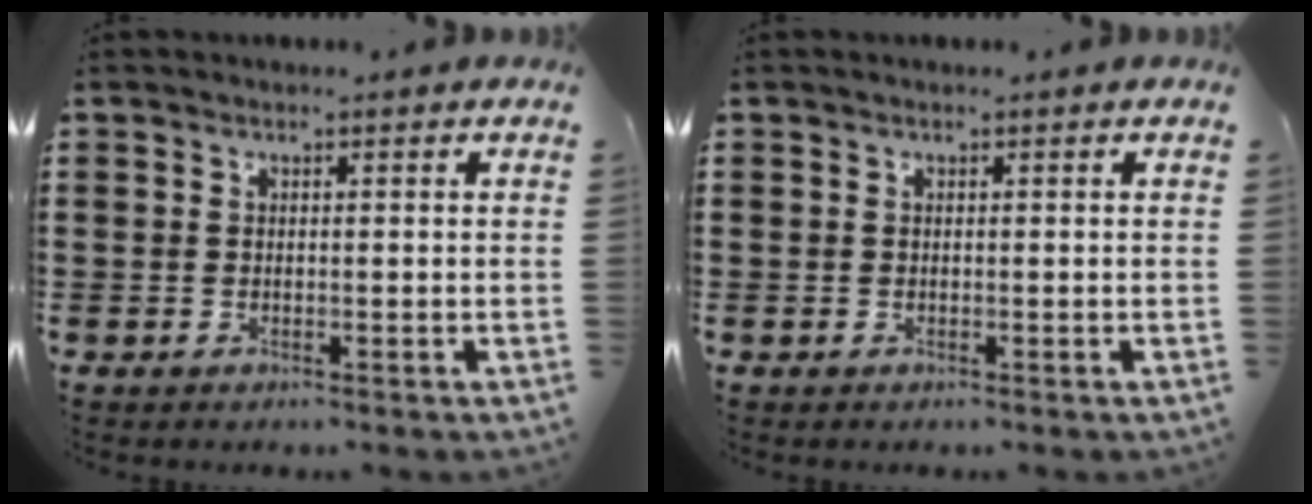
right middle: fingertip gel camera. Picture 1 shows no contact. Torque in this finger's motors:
{"motor_torque": [0.23, -0.35, 0.02, 0.00]}